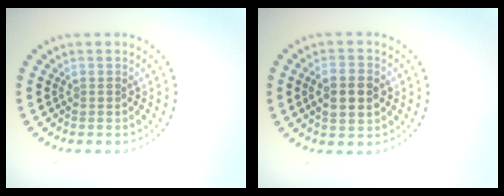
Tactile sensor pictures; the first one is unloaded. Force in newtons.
{"total": 3.3, "press": 3.3, "slide": 0.2}